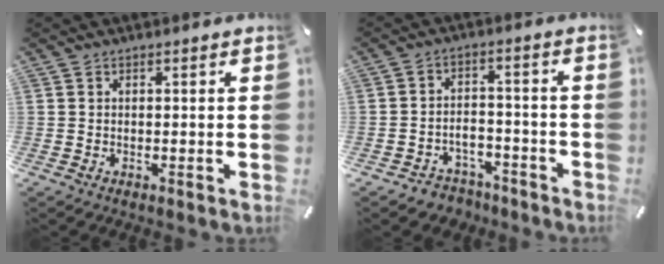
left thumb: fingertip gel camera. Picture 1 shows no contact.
{"total": 4.4, "force": [-2.9, 3.2, 0.9], "torque": [-0.013, 0.013, -0.054]}